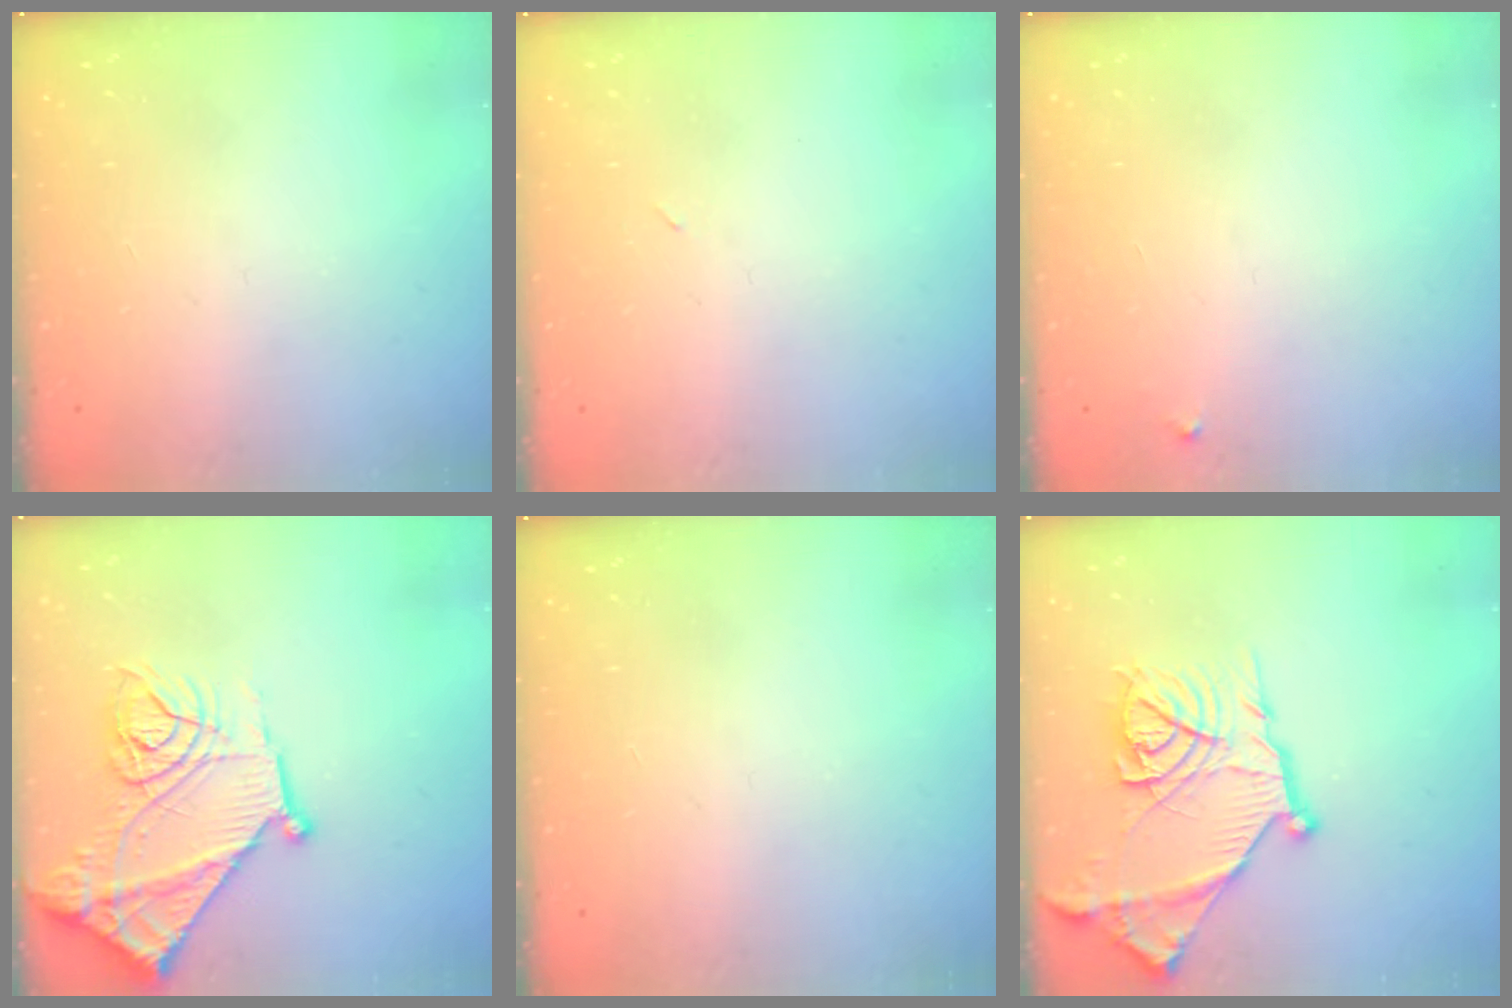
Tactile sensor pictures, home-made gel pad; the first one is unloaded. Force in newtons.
{"total": 2.4, "press": 2.3, "slide": 0.8}
{"total": 2.3, "press": 2.3, "slide": 0.2}
{"total": 18.7, "press": 18.6, "slide": 1.7}
{"total": 0.0}
{"total": 18.7, "press": 18.6, "slide": 1.4}